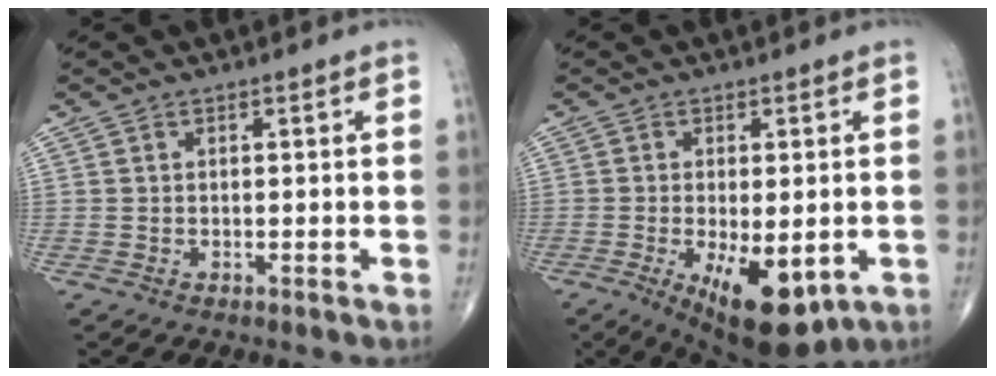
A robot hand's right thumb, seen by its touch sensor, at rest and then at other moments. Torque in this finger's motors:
{"motor_torque": [0.21, 0.65, 0.93, 0.35, 0.12]}